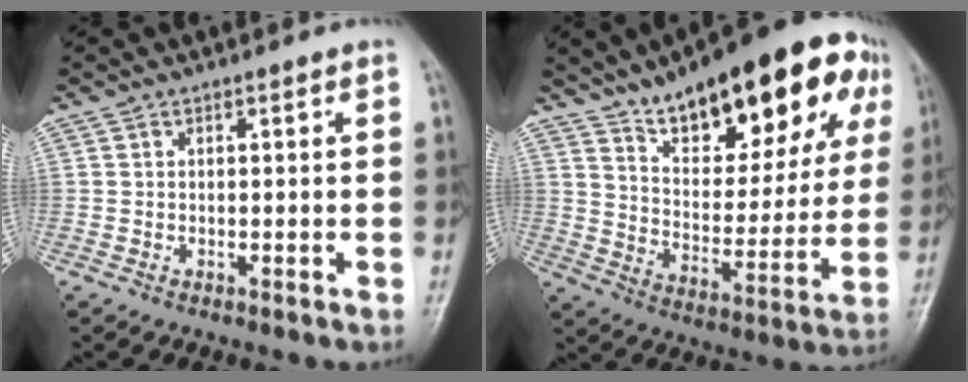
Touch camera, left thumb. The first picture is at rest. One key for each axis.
{"total": 25.3, "fx": 14.8, "fy": 10.3, "fz": 17.8, "tx": -0.209, "ty": -0.035, "tz": 0.226}